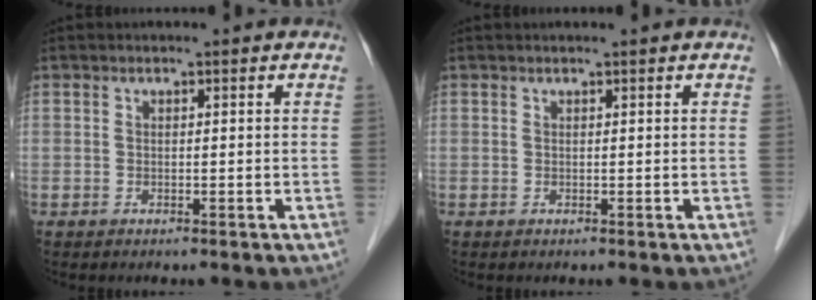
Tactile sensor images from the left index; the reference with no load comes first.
{"total": 1.0, "force": [0.9, 0.0, 0.3], "torque": [-0.006, 0.014, 0.016]}